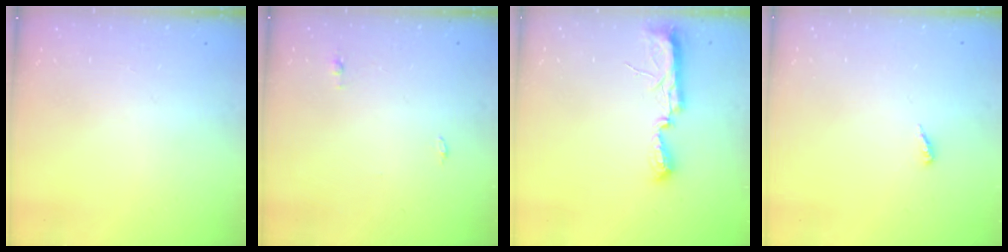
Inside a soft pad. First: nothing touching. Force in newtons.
{"total": 3.7, "press": 3.3, "slide": 1.7}
{"total": 9.8, "press": 8.8, "slide": 4.4}
{"total": 3.9, "press": 3.9, "slide": 0.3}